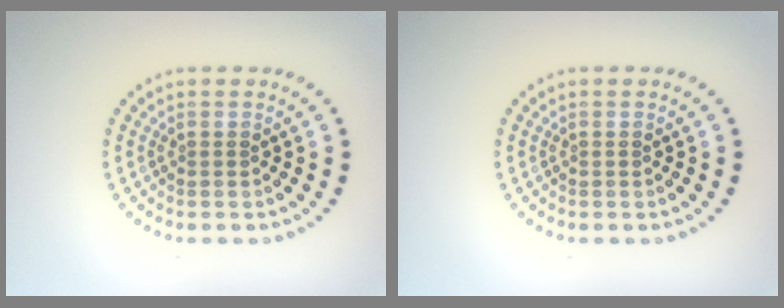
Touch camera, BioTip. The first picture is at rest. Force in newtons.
{"total": 0.0}